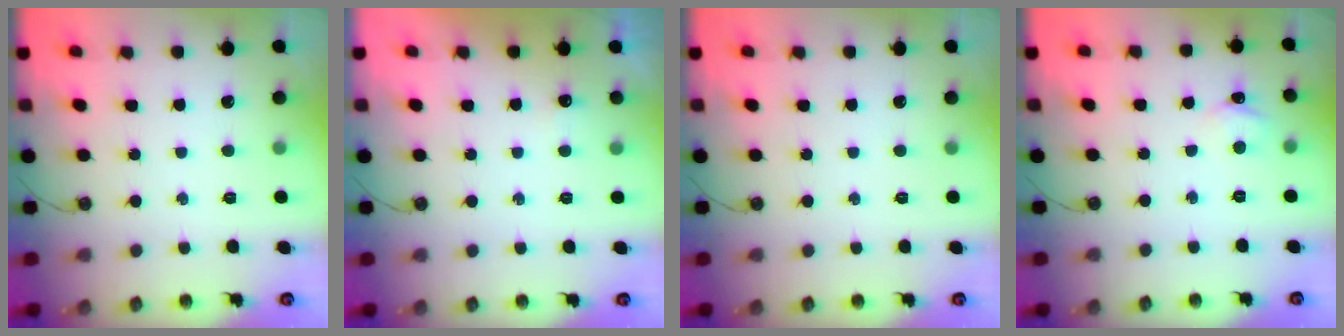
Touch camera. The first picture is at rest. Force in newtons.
{"total": 2.8, "press": 2.7, "slide": 0.4}
{"total": 0.0}
{"total": 3.6, "press": 3.5, "slide": 0.5}